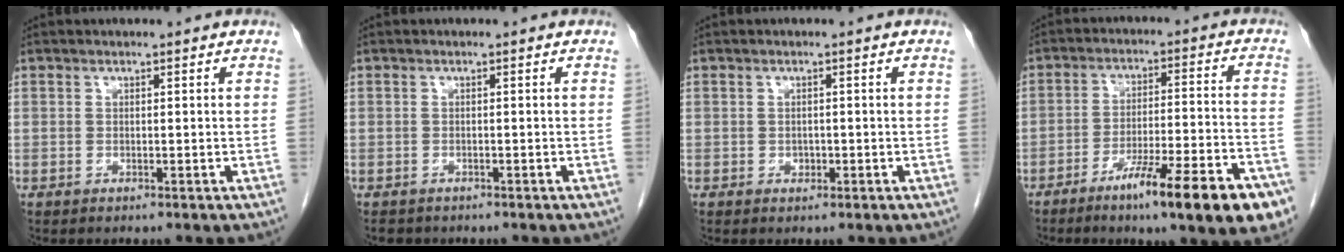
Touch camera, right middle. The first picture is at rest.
{"total": 2.1, "force": [-1.8, 1.0, 0.5], "torque": [-0.018, -0.004, -0.023]}
{"total": 0.9, "force": [-0.3, 0.7, 0.4], "torque": [-0.008, 0.002, -0.002]}
{"total": 16.4, "force": [-10.1, 1.1, 12.9], "torque": [-0.147, -0.007, -0.151]}